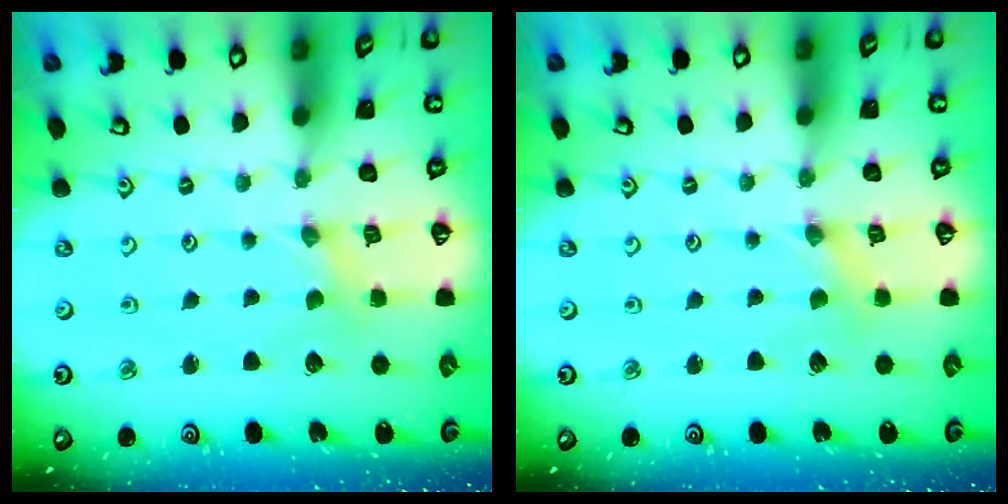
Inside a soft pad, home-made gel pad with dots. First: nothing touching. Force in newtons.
{"total": 0.0}